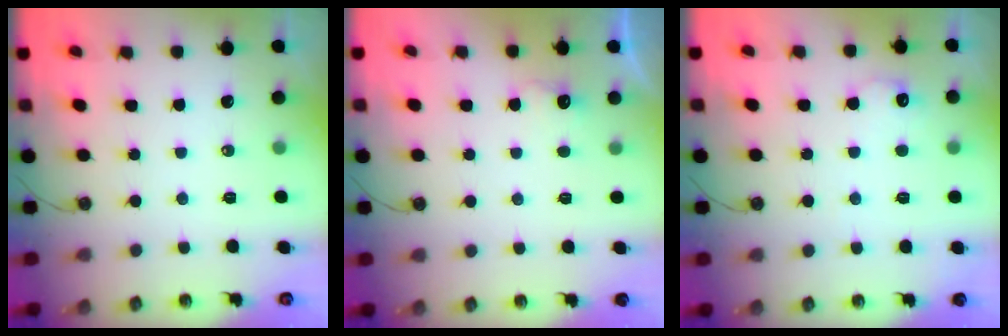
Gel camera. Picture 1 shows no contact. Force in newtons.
{"total": 6.0, "press": 5.9, "slide": 1.0}
{"total": 7.6, "press": 7.6, "slide": 0.4}